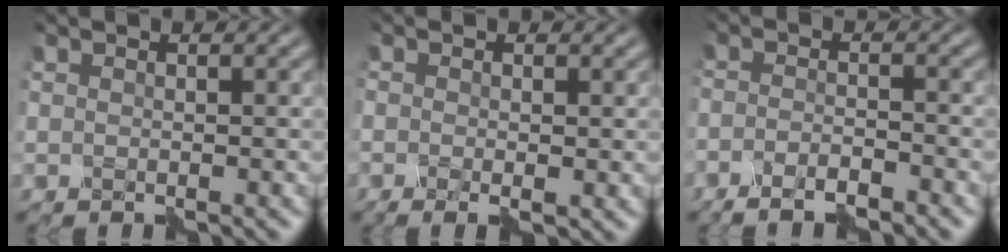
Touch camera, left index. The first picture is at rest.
{"total": 0.9, "force": [-0.5, 0.2, 0.7], "torque": [-0.005, 0.000, -0.010]}
{"total": 2.5, "force": [-2.2, 0.3, 1.2], "torque": [-0.014, 0.003, -0.045]}